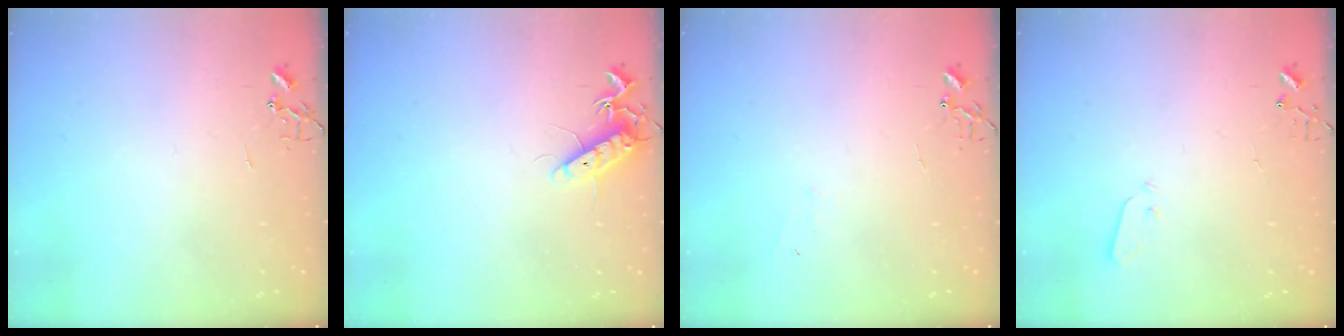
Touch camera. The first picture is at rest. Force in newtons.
{"total": 10.1, "press": 10.1, "slide": 0.9}
{"total": 4.3, "press": 4.2, "slide": 0.5}
{"total": 2.0, "press": 2.0, "slide": 0.4}